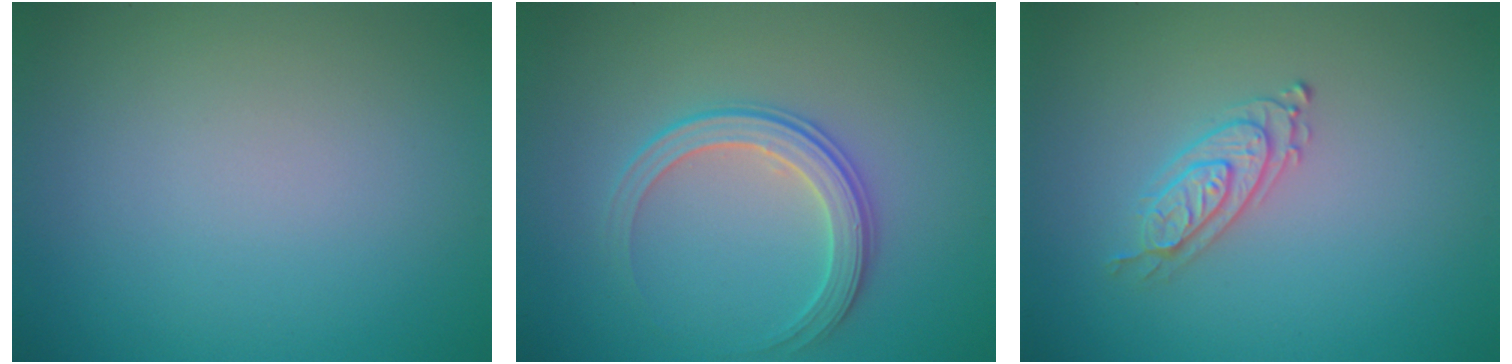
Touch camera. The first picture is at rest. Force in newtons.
{"total": 3.0, "press": 2.8, "slide": 0.9}
{"total": 2.2, "press": 2.0, "slide": 0.8}